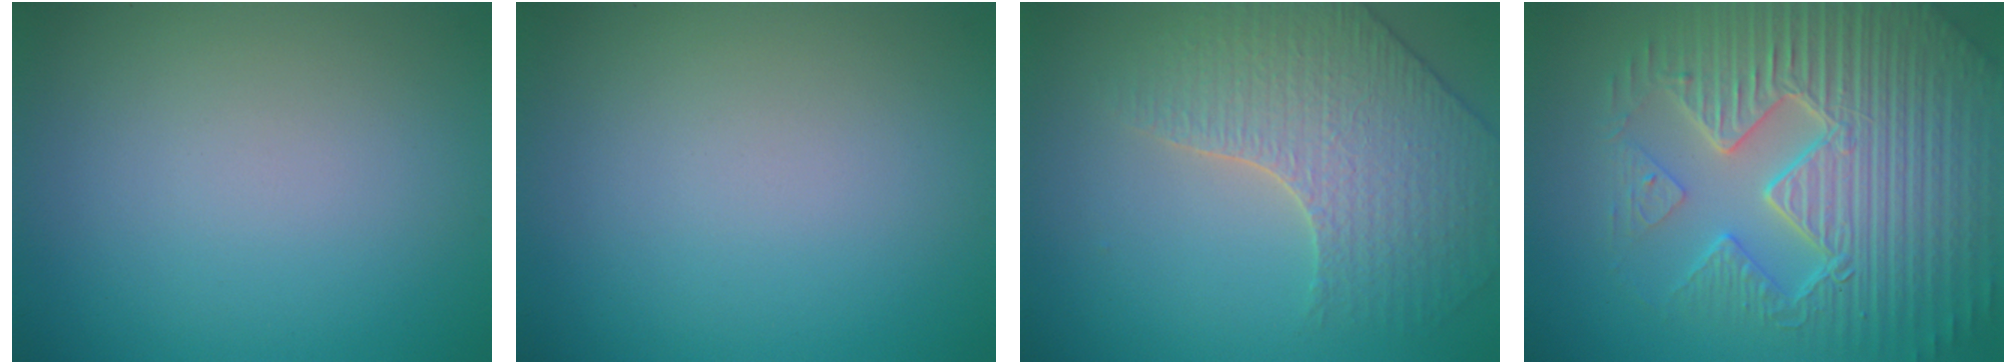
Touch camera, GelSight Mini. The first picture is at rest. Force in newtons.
{"total": 0.0}
{"total": 4.0, "press": 4.0, "slide": 0.3}
{"total": 9.8, "press": 6.9, "slide": 7.0}